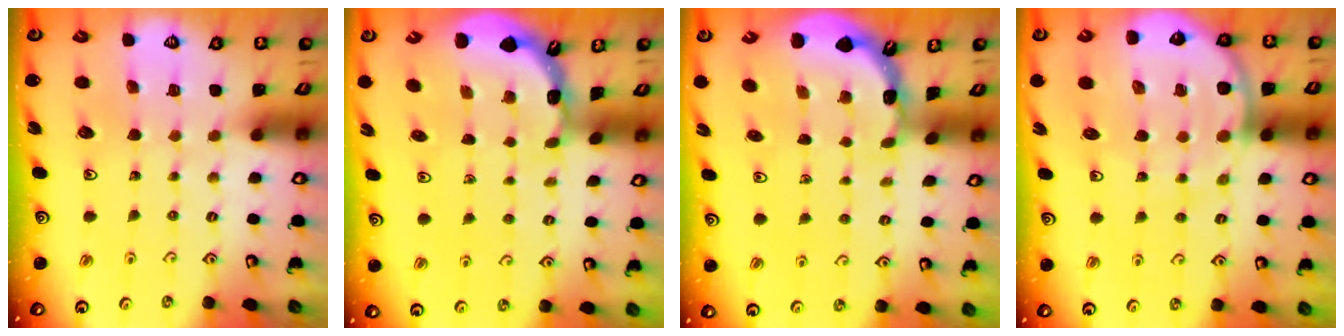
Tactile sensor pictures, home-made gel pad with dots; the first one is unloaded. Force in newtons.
{"total": 1.7, "press": 1.6, "slide": 0.1}
{"total": 1.7, "press": 1.6, "slide": 0.1}
{"total": 8.9, "press": 8.8, "slide": 1.3}